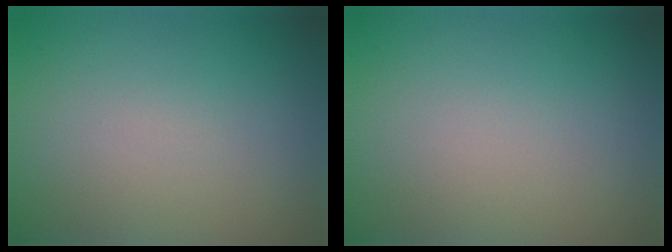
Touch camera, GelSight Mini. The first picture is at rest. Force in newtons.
{"total": 0.0}